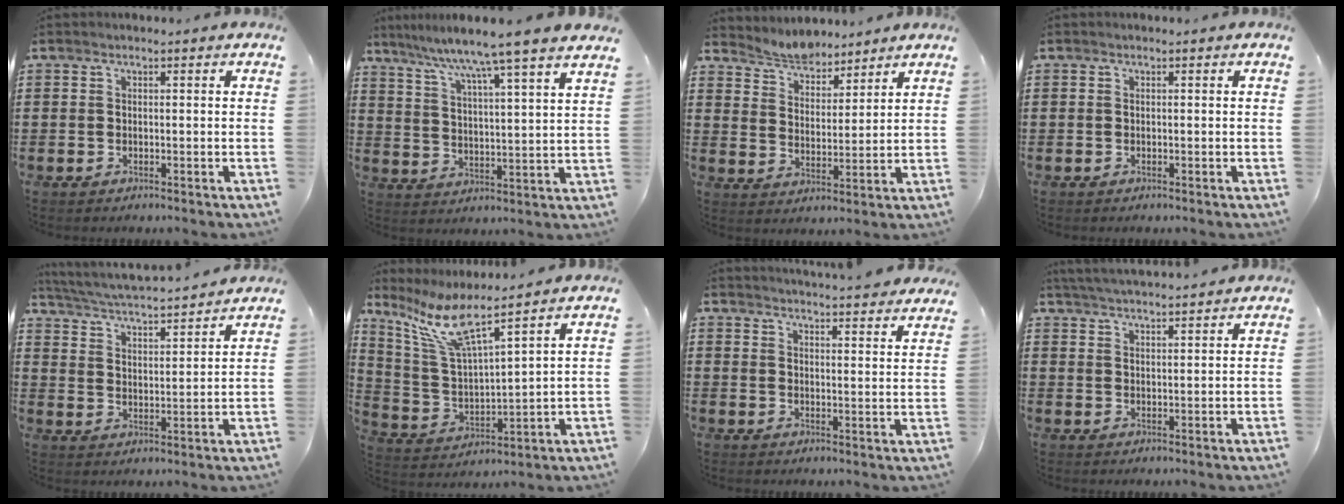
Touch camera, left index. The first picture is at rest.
{"total": 6.9, "force": [5.9, -1.7, 3.1], "torque": [-0.085, -0.044, 0.090]}
{"total": 4.8, "force": [4.8, 0.6, -0.2], "torque": [-0.020, -0.023, 0.087]}
{"total": 0.0}
{"total": 4.1, "force": [3.9, -0.2, 1.1], "torque": [-0.043, -0.031, 0.061]}
{"total": 8.8, "force": [6.5, 1.2, 5.8], "torque": [-0.143, -0.033, 0.112]}
{"total": 4.2, "force": [4.1, -0.6, 0.4], "torque": [-0.014, -0.030, 0.072]}
{"total": 3.4, "force": [3.3, -0.5, 0.4], "torque": [-0.019, -0.012, 0.060]}